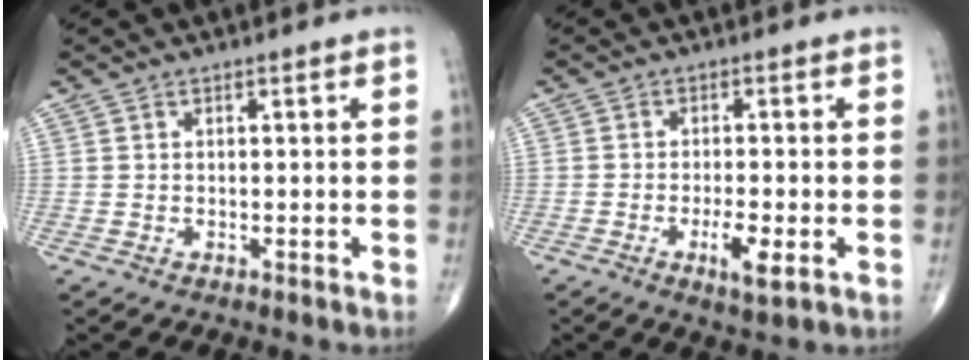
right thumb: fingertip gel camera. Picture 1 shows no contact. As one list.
[{"total": 5.0, "force": [-1.8, 1.2, 4.5], "torque": [-0.082, -0.004, -0.029]}]